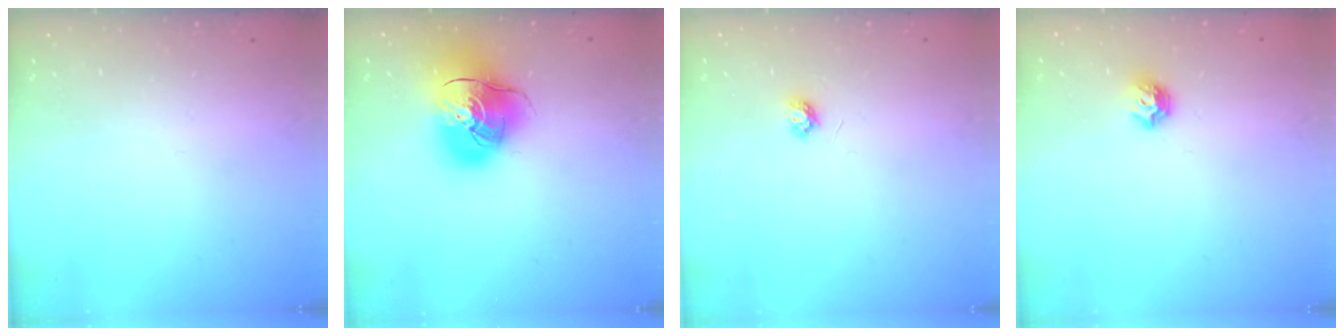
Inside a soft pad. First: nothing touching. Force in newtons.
{"total": 17.1, "press": 16.8, "slide": 2.9}
{"total": 3.5, "press": 3.4, "slide": 0.3}
{"total": 6.5, "press": 6.5, "slide": 0.9}